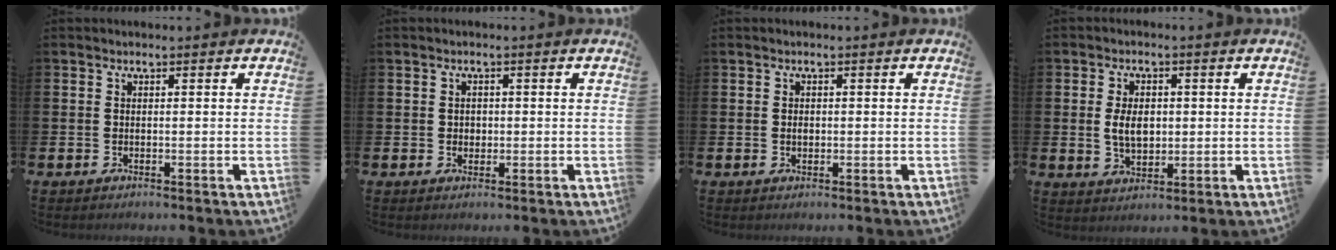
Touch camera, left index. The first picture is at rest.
{"total": 1.3, "force": [0.3, 1.2, 0.4], "torque": [0.012, 0.001, 0.000]}
{"total": 0.9, "force": [0.1, 0.7, 0.7], "torque": [0.000, 0.001, -0.004]}
{"total": 4.5, "force": [0.5, 2.9, 3.5], "torque": [-0.050, 0.004, 0.003]}